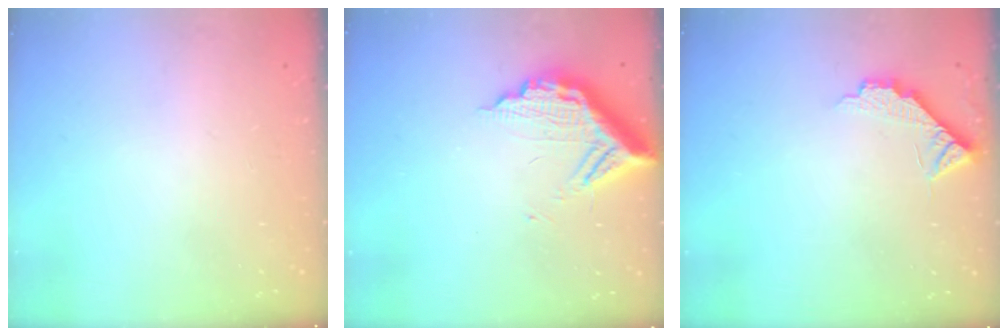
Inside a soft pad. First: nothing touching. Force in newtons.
{"total": 12.0, "press": 12.0, "slide": 1.1}
{"total": 7.4, "press": 7.4, "slide": 0.7}